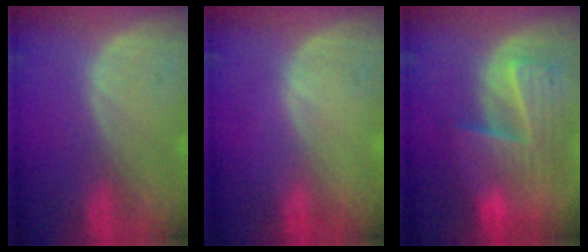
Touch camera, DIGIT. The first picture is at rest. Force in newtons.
{"total": 0.0}
{"total": 10.0, "press": 8.7, "slide": 5.1}